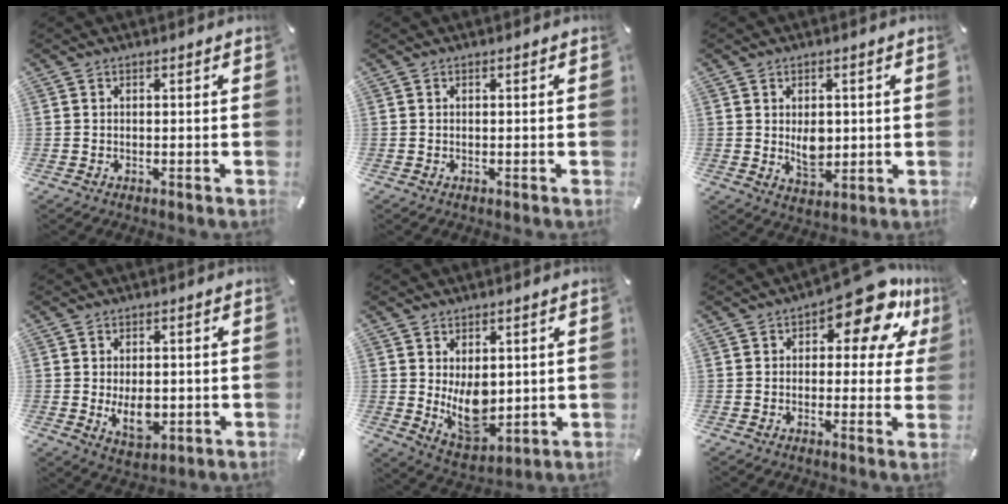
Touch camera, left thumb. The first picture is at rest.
{"total": 0.0}
{"total": 5.9, "force": [0.5, 4.5, 3.8], "torque": [-0.049, -0.008, 0.008]}
{"total": 6.7, "force": [-0.5, 4.3, 5.1], "torque": [-0.099, -0.008, -0.010]}
{"total": 10.9, "force": [1.2, 7.4, 7.8], "torque": [-0.114, -0.021, 0.029]}
{"total": 14.1, "force": [7.5, 6.3, 10.2], "torque": [-0.122, -0.042, 0.120]}